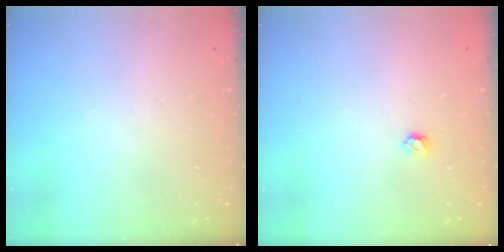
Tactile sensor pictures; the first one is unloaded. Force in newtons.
{"total": 3.4, "press": 3.4, "slide": 0.7}